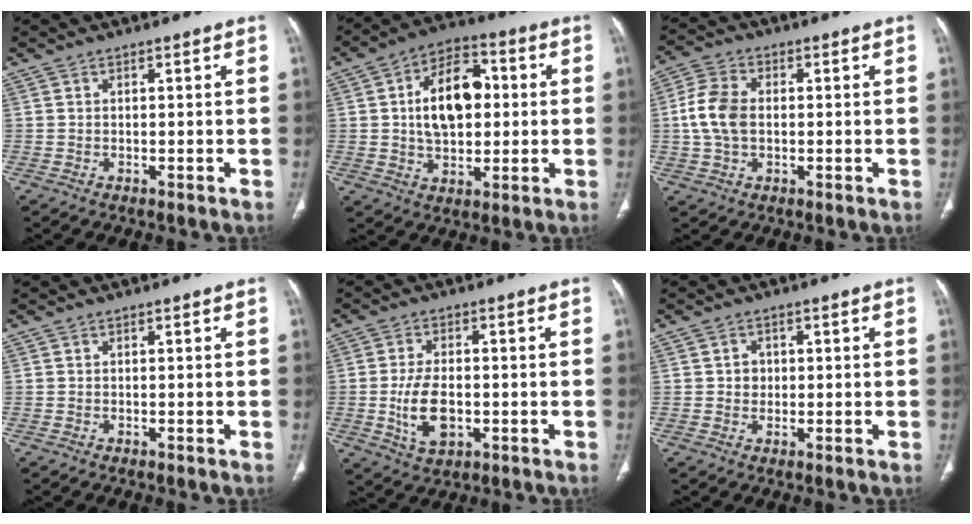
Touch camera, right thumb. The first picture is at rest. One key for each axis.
{"total": 14.8, "fx": 1.6, "fy": 9.4, "fz": 11.4, "tx": -0.155, "ty": 0.019, "tz": 0.022}
{"total": 8.4, "fx": 0.0, "fy": 5.7, "fz": 6.2, "tx": -0.128, "ty": 0.015, "tz": -0.002}
{"total": 0.0}
{"total": 8.3, "fx": -1.5, "fy": 4.7, "fz": 6.7, "tx": -0.122, "ty": -0.001, "tz": -0.020}
{"total": 2.1, "fx": 0.2, "fy": 1.9, "fz": 0.8, "tx": 0.001, "ty": 0.003, "tz": 0.003}